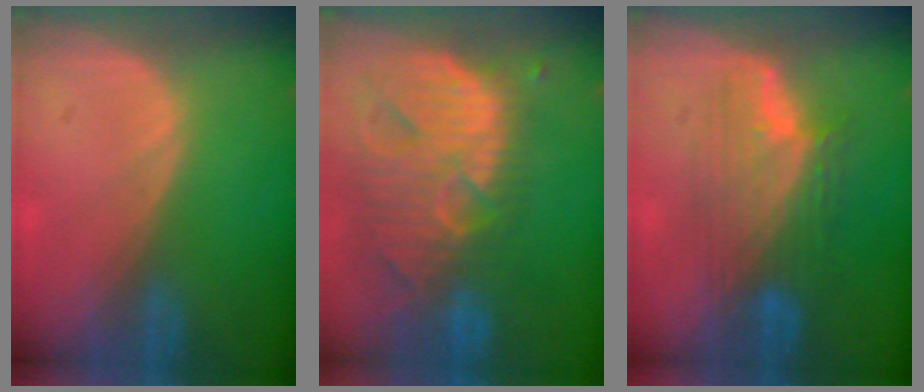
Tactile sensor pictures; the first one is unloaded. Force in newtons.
{"total": 13.9, "press": 11.7, "slide": 7.5}
{"total": 7.6, "press": 7.4, "slide": 1.5}